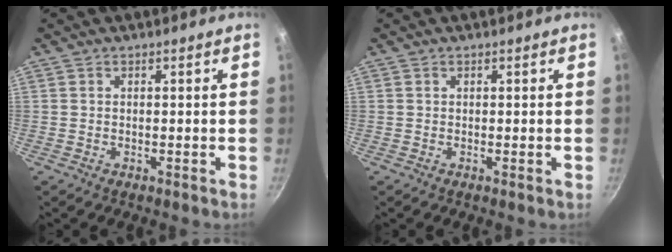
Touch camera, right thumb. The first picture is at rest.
{"total": 0.0}